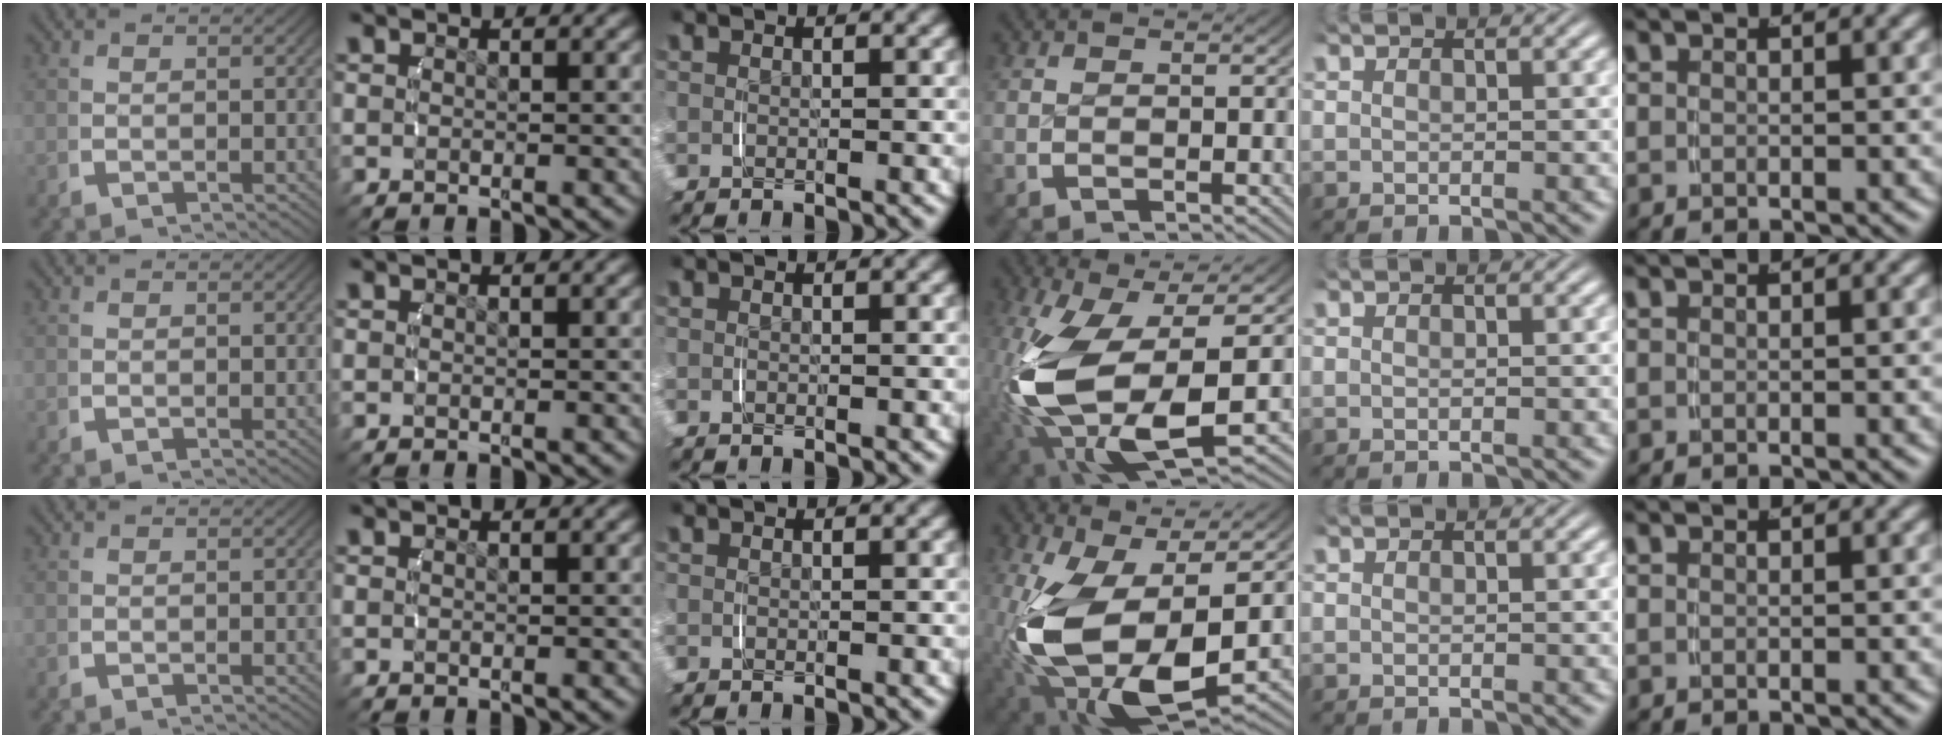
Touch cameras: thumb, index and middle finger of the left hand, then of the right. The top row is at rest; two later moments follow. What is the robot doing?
{"motion": "lift_and_place", "object": "camera"}